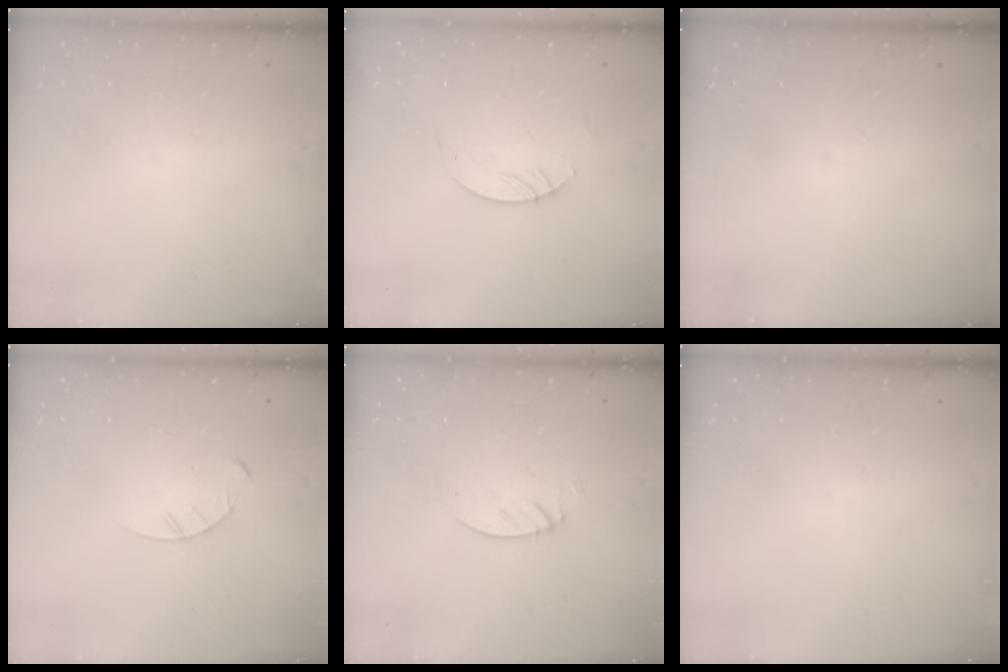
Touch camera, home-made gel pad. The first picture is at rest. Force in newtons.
{"total": 2.1, "press": 2.1, "slide": 0.2}
{"total": 0.0}
{"total": 3.4, "press": 3.4, "slide": 0.3}
{"total": 2.3, "press": 2.3, "slide": 0.2}
{"total": 0.0}